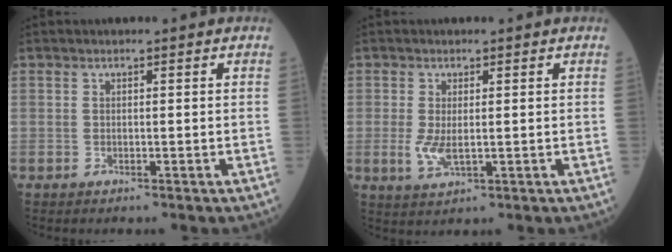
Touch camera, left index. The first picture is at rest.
{"total": 3.2, "force": [-0.3, 1.4, 2.9], "torque": [-0.068, -0.008, 0.000]}